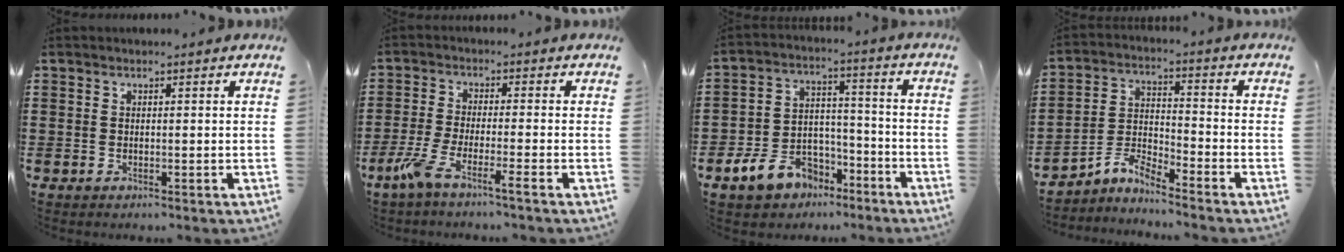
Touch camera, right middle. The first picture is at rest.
{"total": 5.1, "force": [-3.8, -0.4, 3.3], "torque": [-0.090, -0.022, -0.079]}
{"total": 7.9, "force": [-6.0, 4.8, 2.2], "torque": [-0.062, 0.031, -0.119]}
{"total": 4.9, "force": [-4.6, 0.7, 1.7], "torque": [-0.047, -0.001, -0.097]}